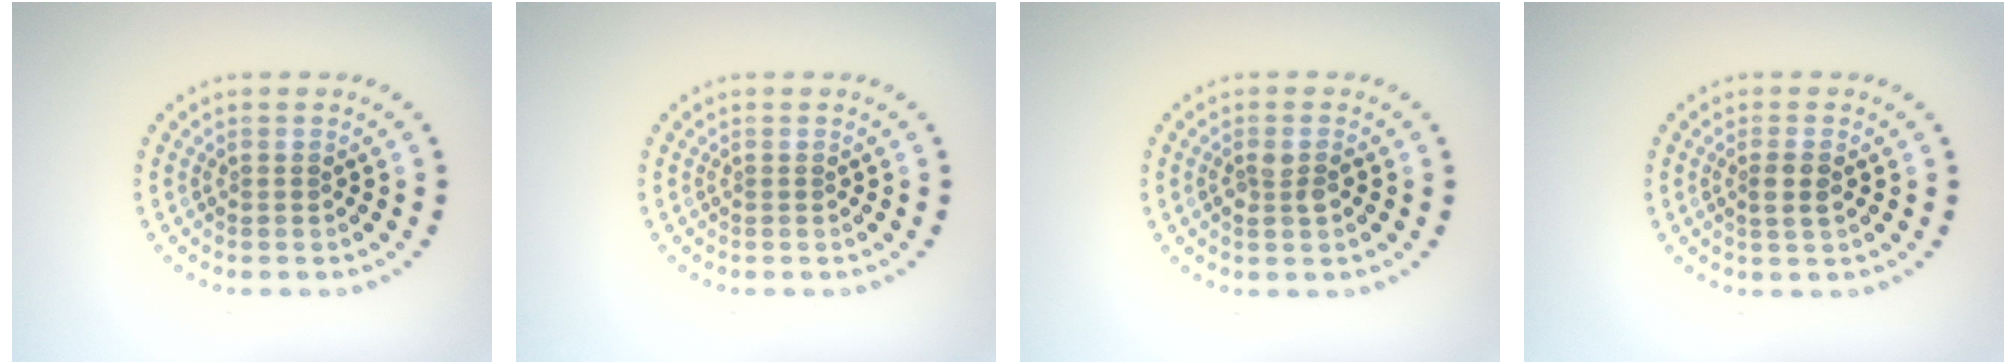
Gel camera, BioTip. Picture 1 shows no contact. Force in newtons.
{"total": 0.0}
{"total": 1.6, "press": 1.5, "slide": 0.5}
{"total": 1.8, "press": 1.7, "slide": 0.7}